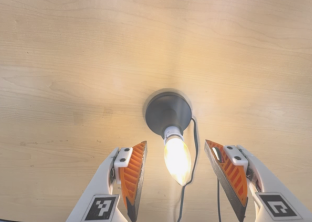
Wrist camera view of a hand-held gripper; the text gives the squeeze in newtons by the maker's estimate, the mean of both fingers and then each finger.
{"total": 0.0}